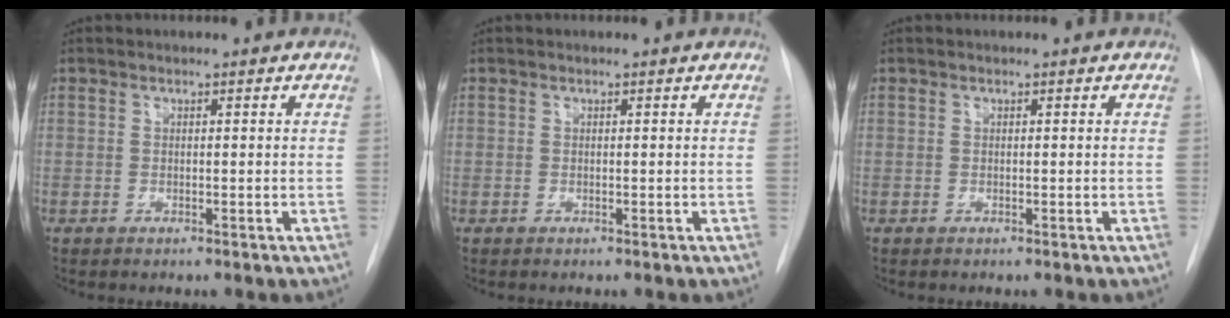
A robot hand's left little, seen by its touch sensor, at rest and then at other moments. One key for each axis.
{"total": 0.0}
{"total": 0.0}